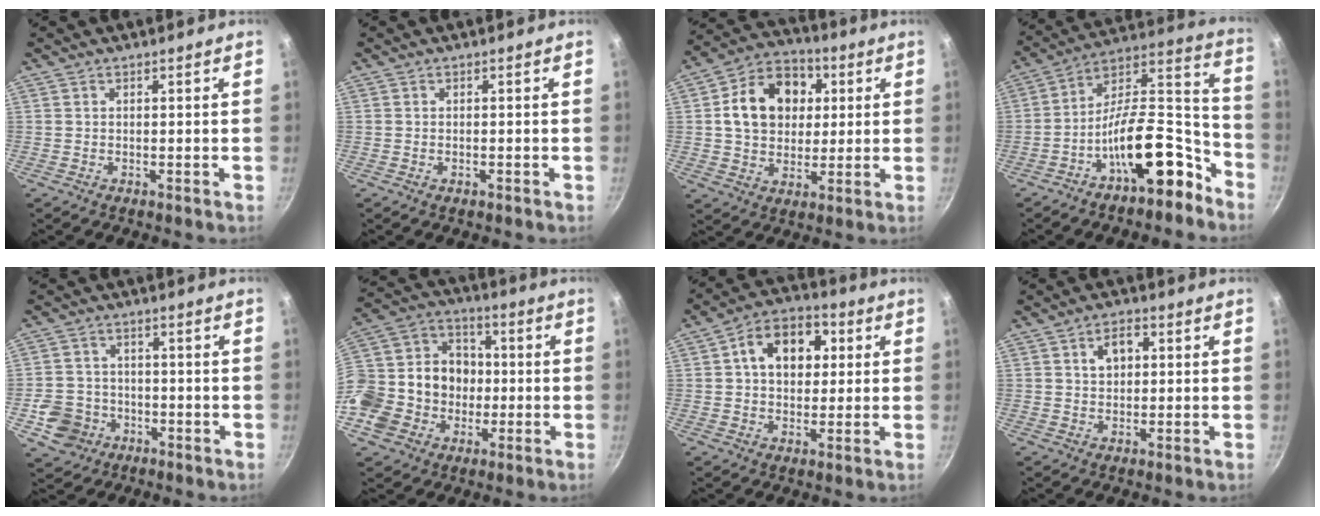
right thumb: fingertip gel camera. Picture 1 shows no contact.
{"total": 0.7, "force": [-0.4, 0.3, 0.5], "torque": [-0.008, 0.001, -0.007]}
{"total": 15.5, "force": [3.1, 12.1, 9.2], "torque": [-0.123, 0.019, 0.042]}
{"total": 18.9, "force": [-10.4, 7.9, 13.7], "torque": [-0.157, 0.110, -0.173]}
{"total": 8.2, "force": [-3.2, 7.0, 2.7], "torque": [-0.029, 0.029, -0.051]}
{"total": 21.9, "force": [-3.5, 18.9, 10.6], "torque": [-0.207, 0.052, -0.053]}
{"total": 12.6, "force": [2.8, 9.0, 8.4], "torque": [-0.091, 0.015, 0.030]}
{"total": 4.9, "force": [1.2, 3.4, 3.4], "torque": [-0.033, 0.008, 0.019]}